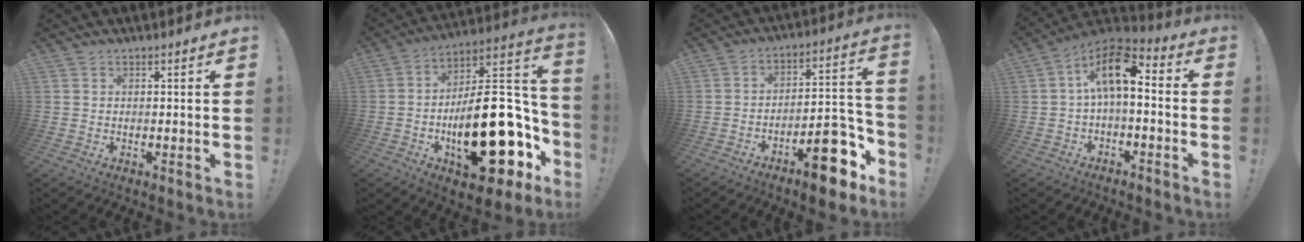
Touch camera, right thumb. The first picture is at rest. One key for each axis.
{"total": 29.4, "fx": -8.0, "fy": 12.6, "fz": 25.3, "tx": -0.407, "ty": 0.053, "tz": -0.113}
{"total": 15.6, "fx": -9.6, "fy": 5.8, "fz": 10.9, "tx": -0.111, "ty": 0.071, "tz": -0.150}
{"total": 12.4, "fx": 1.6, "fy": 5.6, "fz": 11.0, "tx": -0.192, "ty": 0.010, "tz": 0.027}